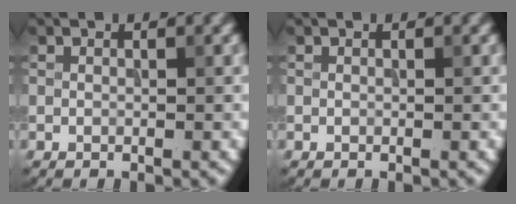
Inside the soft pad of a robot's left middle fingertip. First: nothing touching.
{"total": 0.0}